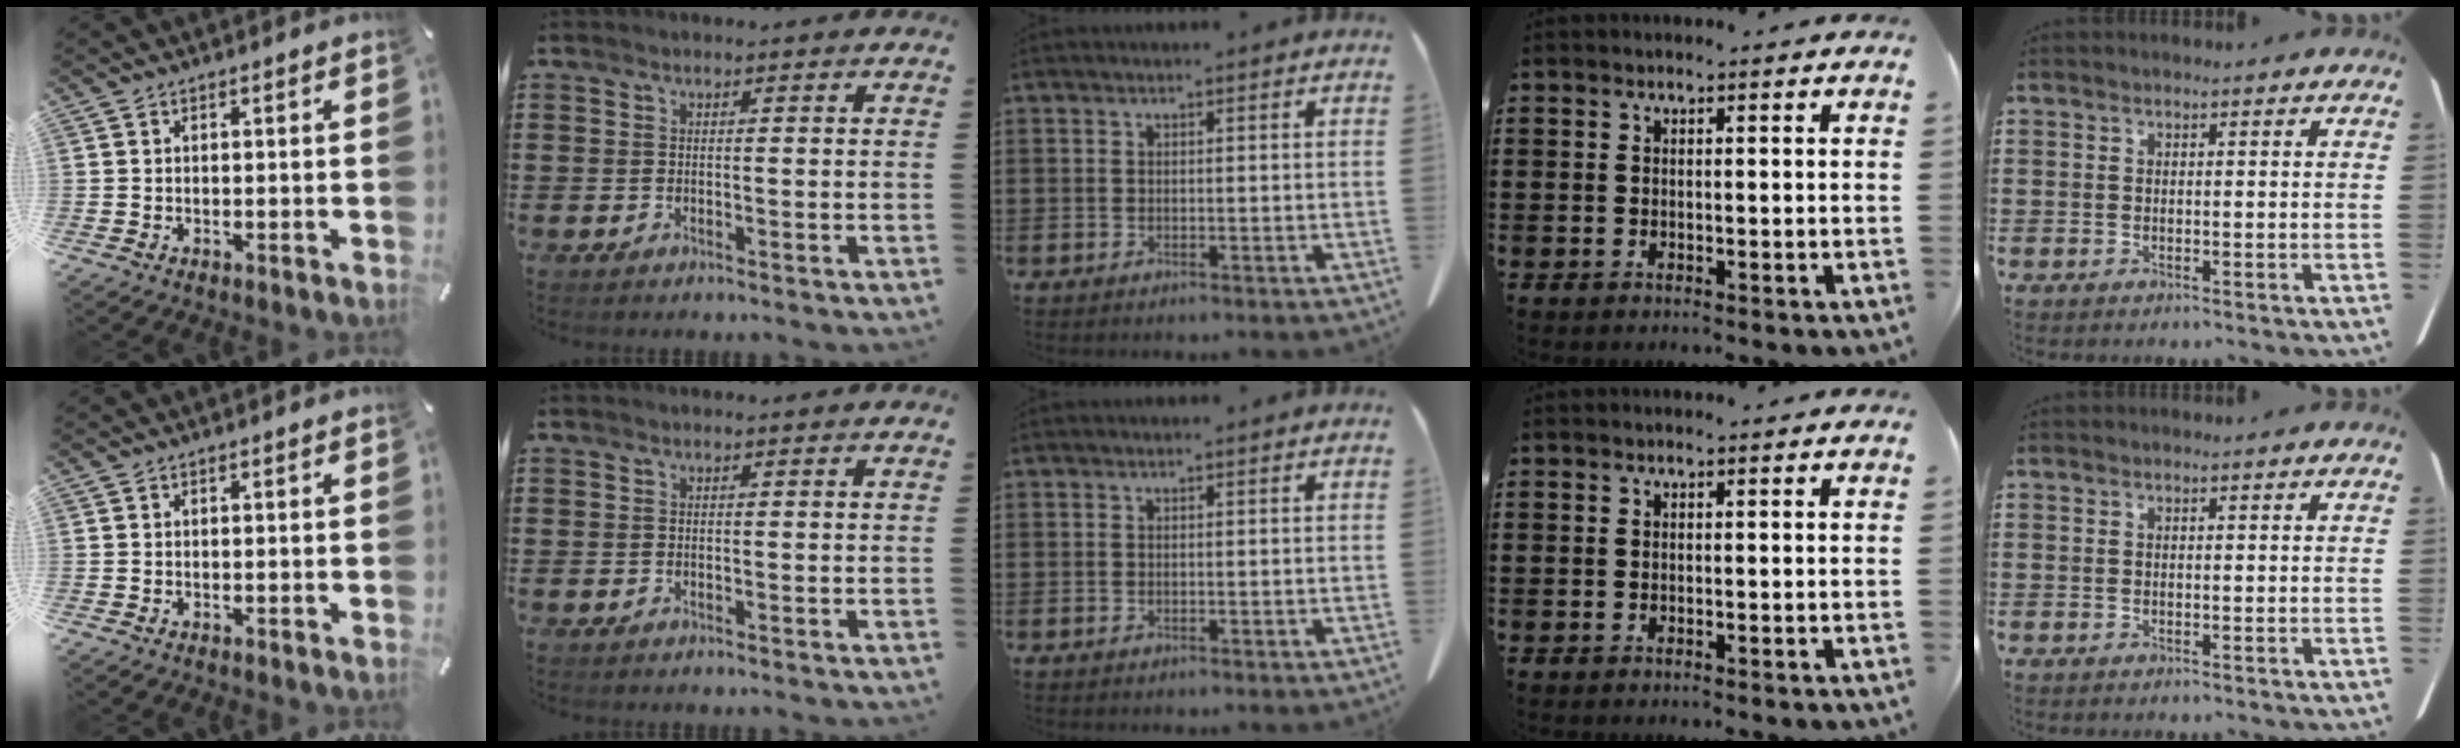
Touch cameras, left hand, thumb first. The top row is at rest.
{}